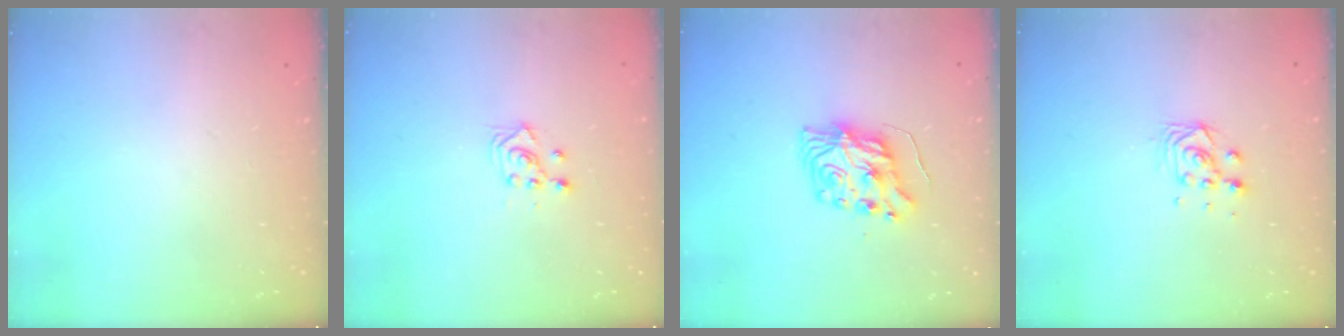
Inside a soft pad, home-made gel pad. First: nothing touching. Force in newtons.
{"total": 3.1, "press": 3.0, "slide": 0.9}
{"total": 8.9, "press": 8.9, "slide": 0.9}
{"total": 7.3, "press": 7.3, "slide": 0.4}